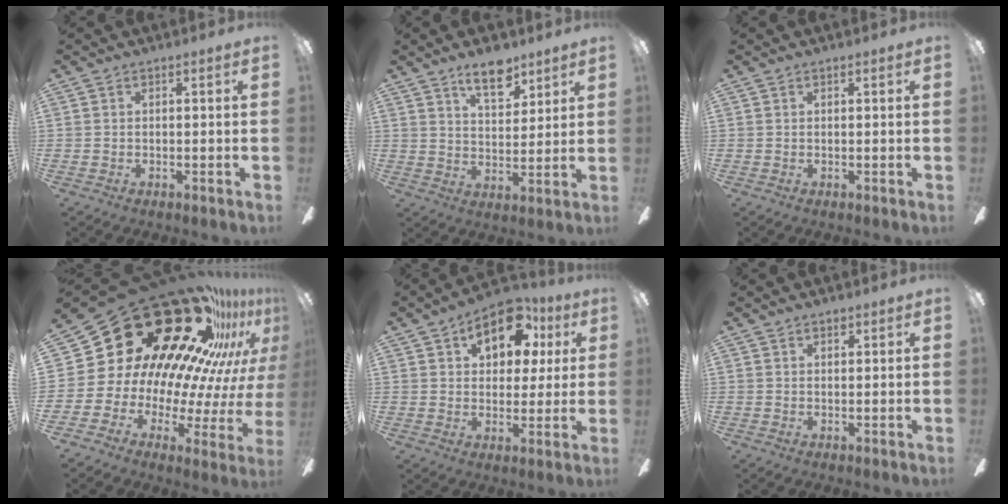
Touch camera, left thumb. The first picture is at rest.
{"total": 9.3, "force": [6.7, 4.2, 4.9], "torque": [-0.065, -0.034, 0.115]}
{"total": 0.0}
{"total": 33.6, "force": [21.5, 17.1, 19.2], "torque": [-0.243, -0.210, 0.435]}
{"total": 14.1, "force": [6.8, 8.5, 8.9], "torque": [-0.107, -0.017, 0.114]}
{"total": 1.2, "force": [1.0, 0.6, 0.2], "torque": [0.003, -0.003, 0.017]}